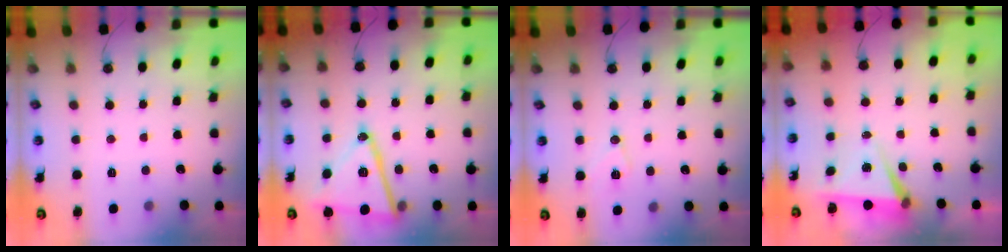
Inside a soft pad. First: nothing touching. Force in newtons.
{"total": 16.3, "press": 16.2, "slide": 2.5}
{"total": 7.7, "press": 7.7, "slide": 1.1}
{"total": 6.0, "press": 4.3, "slide": 4.2}